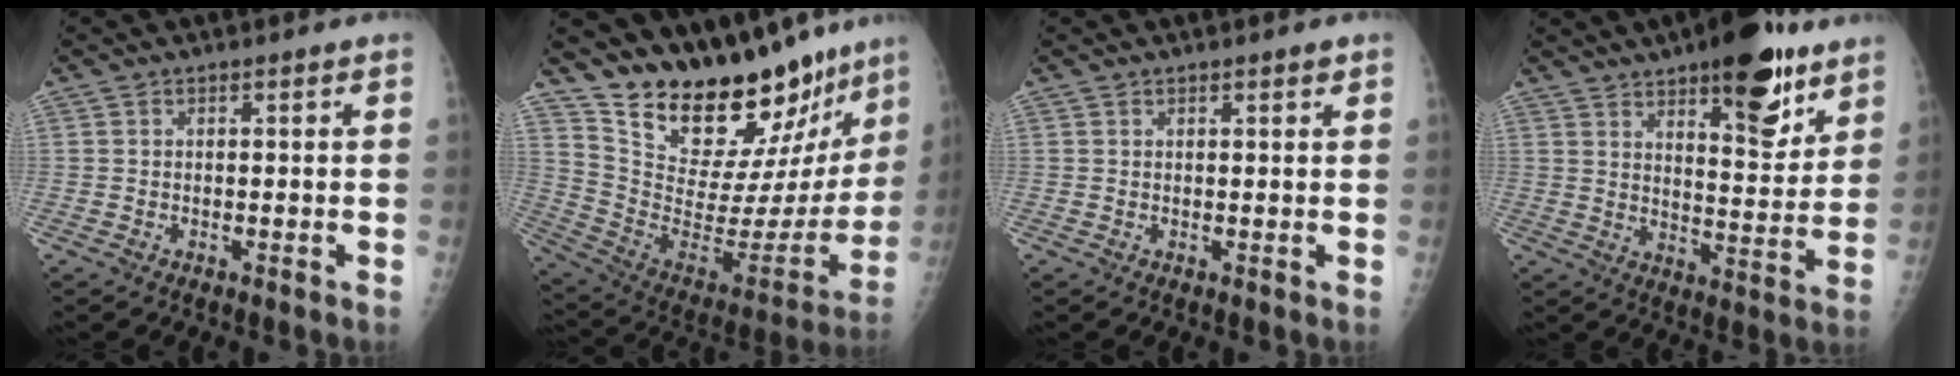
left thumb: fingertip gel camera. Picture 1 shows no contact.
{"total": 27.6, "force": [23.5, 8.4, 11.7], "torque": [-0.150, -0.166, 0.347]}
{"total": 1.2, "force": [0.8, 0.3, 0.8], "torque": [-0.010, -0.002, 0.011]}
{"total": 16.6, "force": [10.2, 5.9, 11.7], "torque": [-0.121, -0.059, 0.149]}